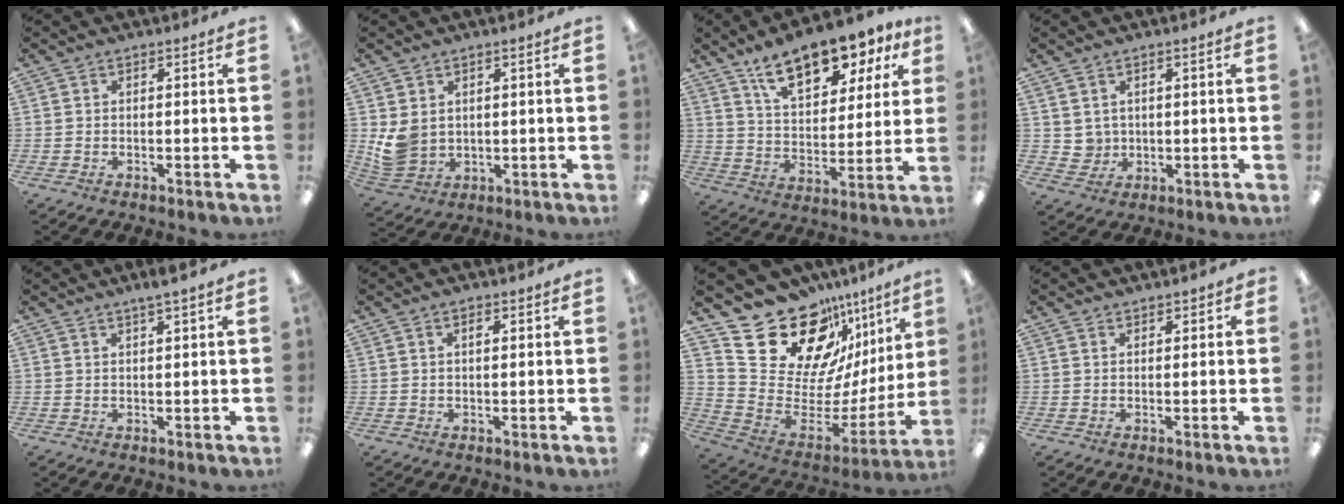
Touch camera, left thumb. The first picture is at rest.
{"total": 5.8, "force": [1.8, 4.8, 2.9], "torque": [-0.064, -0.004, 0.038]}
{"total": 16.6, "force": [11.4, 7.6, 9.4], "torque": [-0.147, -0.050, 0.196]}
{"total": 3.3, "force": [1.9, 2.8, 0.1], "torque": [-0.005, -0.006, 0.034]}
{"total": 2.3, "force": [1.7, -0.1, 1.5], "torque": [-0.031, -0.001, 0.030]}
{"total": 1.4, "force": [0.7, 0.5, 1.1], "torque": [-0.016, 0.000, 0.010]}
{"total": 23.3, "force": [17.1, 12.0, 10.3], "torque": [-0.155, -0.134, 0.324]}
{"total": 1.0, "force": [0.8, 0.5, 0.2], "torque": [-0.004, 0.001, 0.016]}